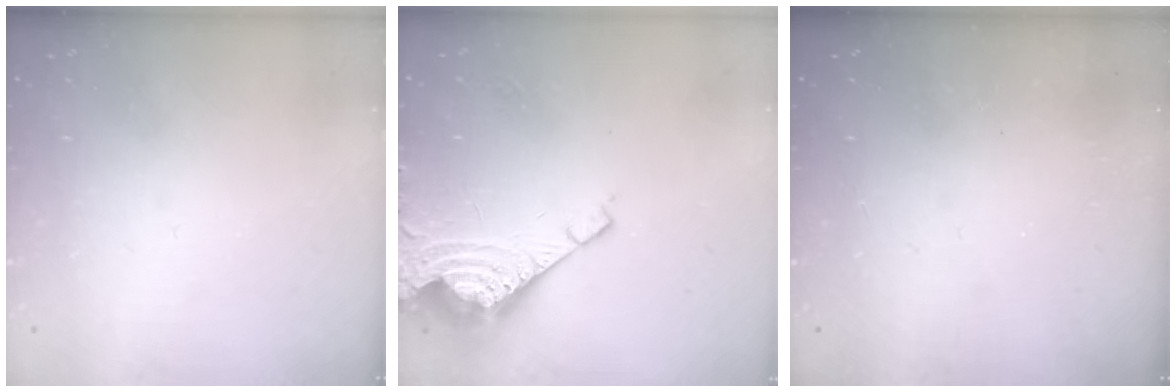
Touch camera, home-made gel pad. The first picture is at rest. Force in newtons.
{"total": 12.0, "press": 11.9, "slide": 1.0}
{"total": 1.2, "press": 1.2, "slide": 0.3}